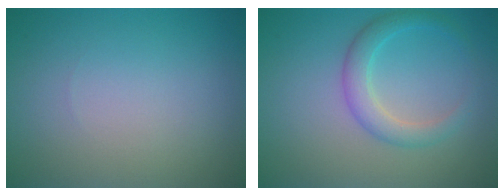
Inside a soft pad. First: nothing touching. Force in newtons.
{"total": 2.8, "press": 2.7, "slide": 0.2}